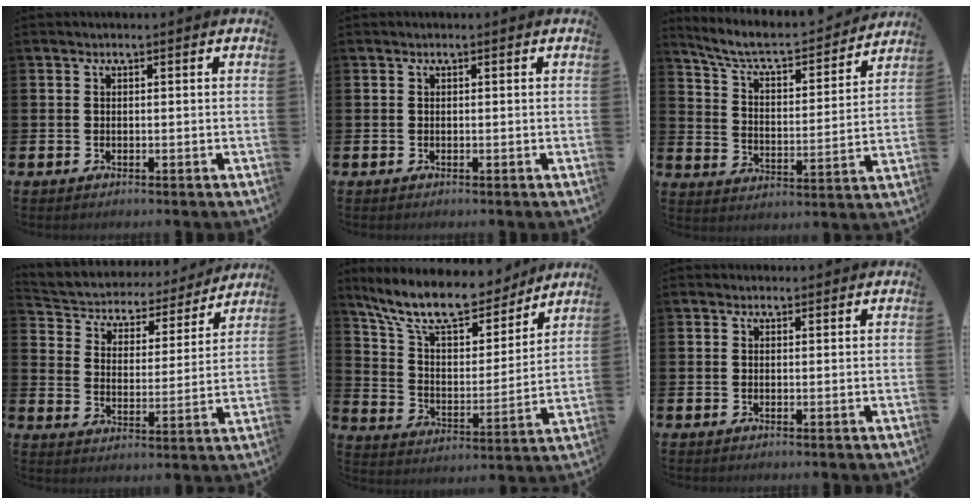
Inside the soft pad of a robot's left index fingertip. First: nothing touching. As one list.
[{"total": 0.0}, {"total": 7.5, "force": [6.8, 1.6, 2.9], "torque": [-0.092, -0.047, 0.113]}, {"total": 4.3, "force": [3.8, 2.0, 0.3], "torque": [-0.038, -0.035, 0.058]}, {"total": 12.8, "force": [11.1, 3.7, 5.2], "torque": [-0.139, -0.068, 0.196]}, {"total": 0.7, "force": [0.6, 0.3, 0.1], "torque": [0.007, 0.000, 0.009]}]